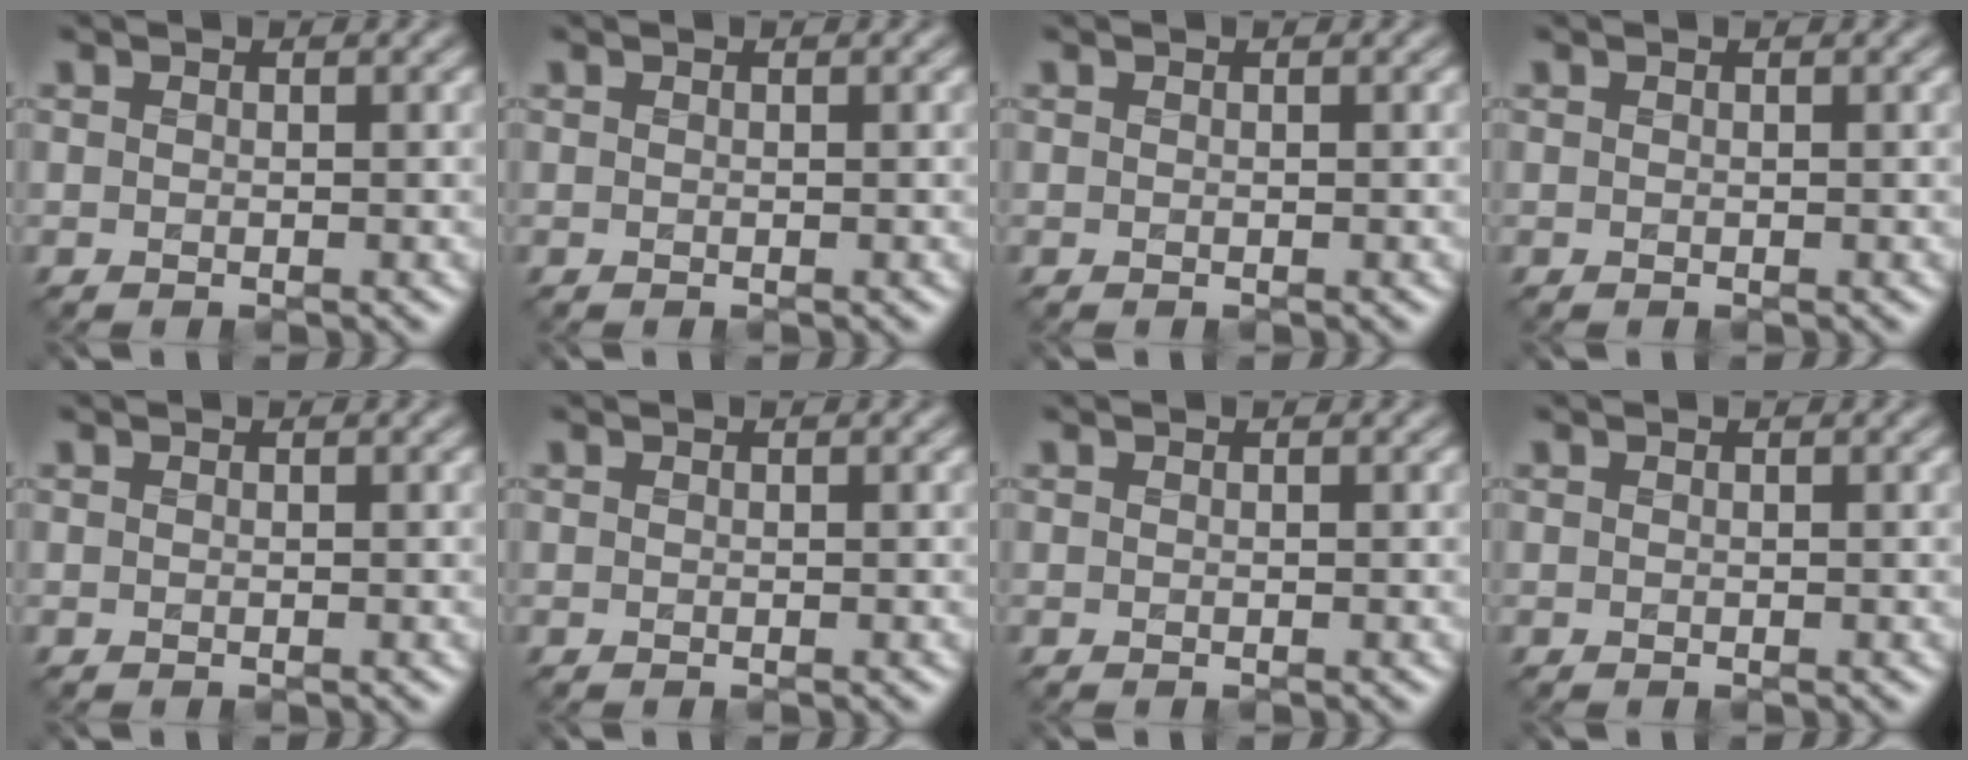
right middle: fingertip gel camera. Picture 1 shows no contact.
{"total": 0.0}
{"total": 0.0}
{"total": 0.0}
{"total": 0.0}
{"total": 0.0}
{"total": 0.0}
{"total": 0.0}